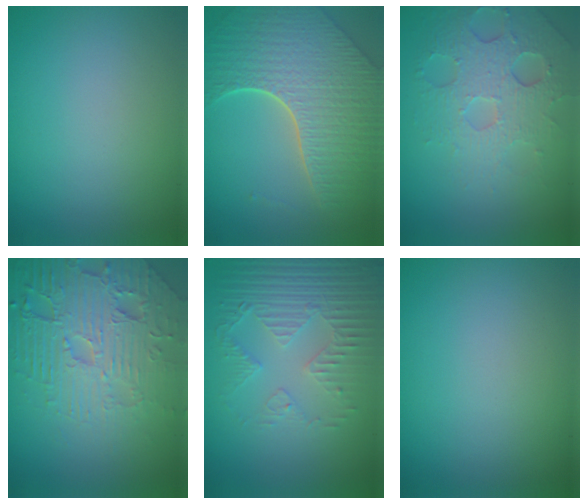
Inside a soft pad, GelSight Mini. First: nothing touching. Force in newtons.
{"total": 8.6, "press": 6.2, "slide": 6.0}
{"total": 4.8, "press": 4.0, "slide": 2.5}
{"total": 7.6, "press": 5.7, "slide": 5.1}
{"total": 5.2, "press": 3.5, "slide": 3.9}
{"total": 0.0}